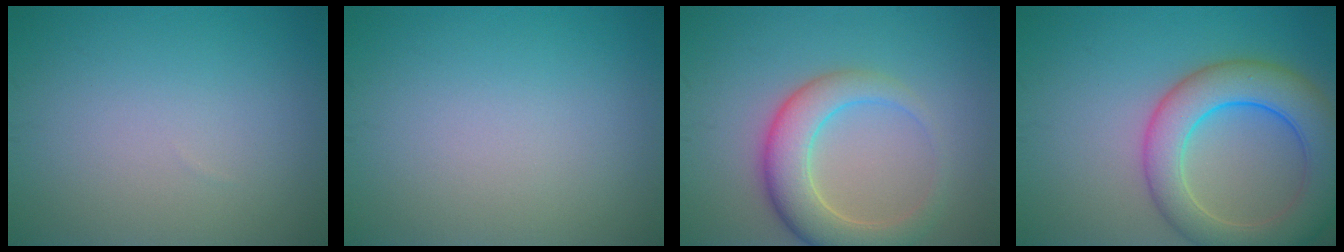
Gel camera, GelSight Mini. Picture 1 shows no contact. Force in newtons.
{"total": 0.0}
{"total": 5.6, "press": 5.6, "slide": 0.4}
{"total": 8.0, "press": 8.0, "slide": 0.4}